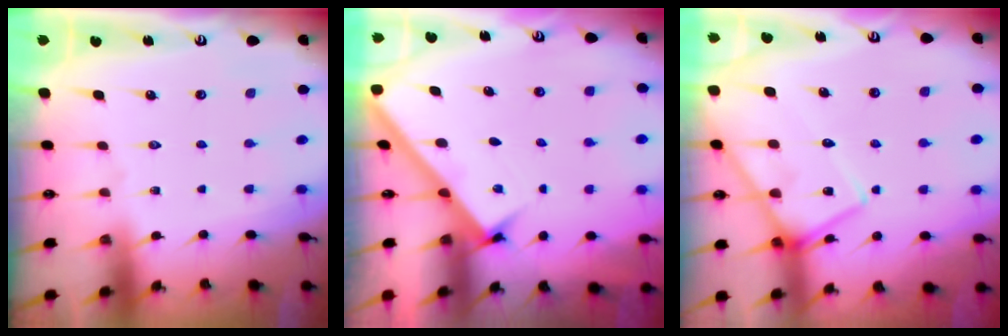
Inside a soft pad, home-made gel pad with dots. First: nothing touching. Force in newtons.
{"total": 2.8, "press": 2.8, "slide": 0.4}
{"total": 13.2, "press": 13.2, "slide": 1.1}